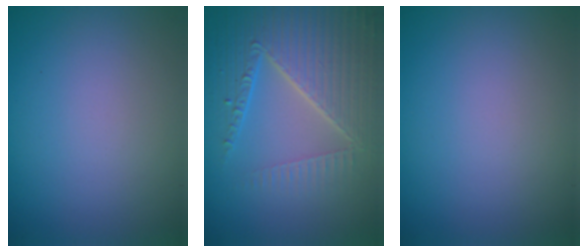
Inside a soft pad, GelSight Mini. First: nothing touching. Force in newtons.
{"total": 6.6, "press": 5.2, "slide": 4.1}
{"total": 0.0}